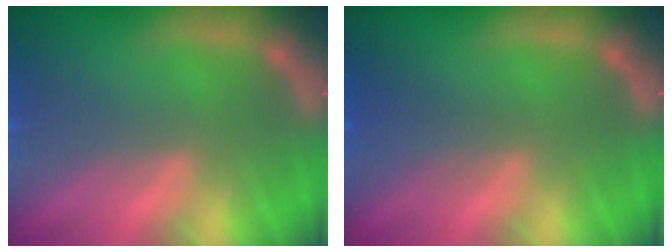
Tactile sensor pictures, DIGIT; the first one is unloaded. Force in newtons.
{"total": 2.0}